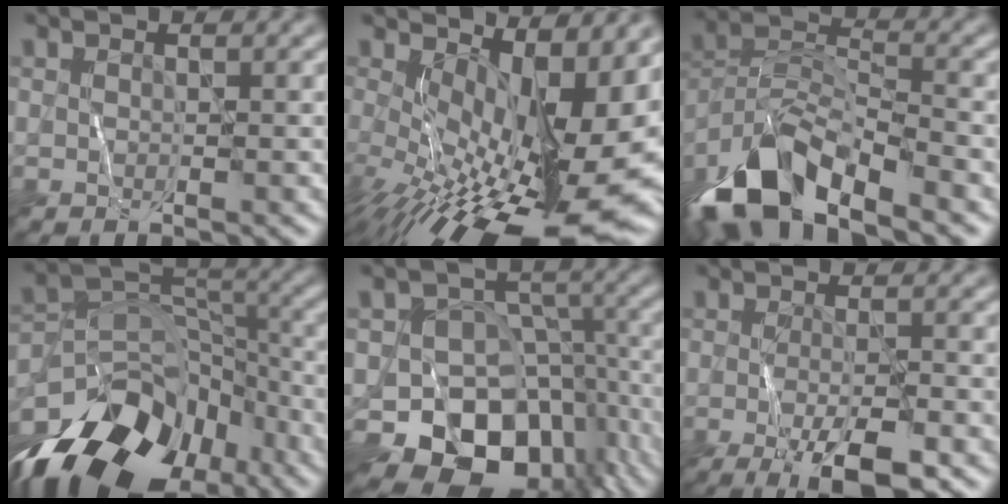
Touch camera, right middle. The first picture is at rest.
{"total": 16.8, "force": [-2.0, 7.3, 15.0], "torque": [-0.220, -0.034, -0.011]}
{"total": 10.6, "force": [-7.4, 4.0, 6.4], "torque": [-0.128, -0.001, -0.149]}
{"total": 14.7, "force": [-9.4, 8.8, 7.2], "torque": [-0.140, 0.001, -0.147]}
{"total": 15.0, "force": [-8.6, 10.1, 7.0], "torque": [-0.114, -0.005, -0.126]}
{"total": 5.7, "force": [-2.8, 1.2, 4.9], "torque": [-0.078, -0.007, -0.041]}